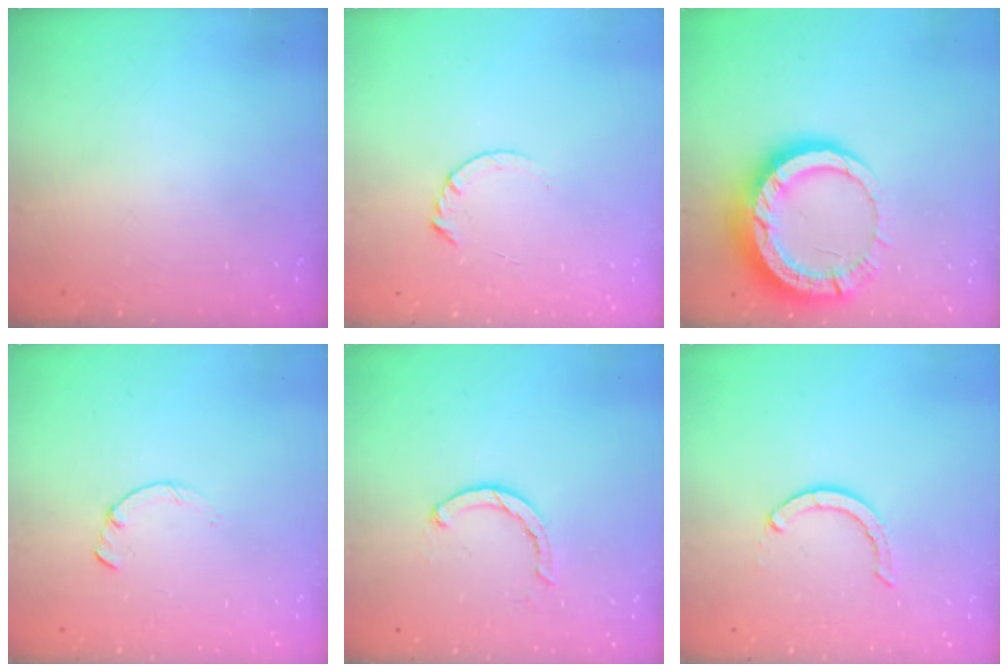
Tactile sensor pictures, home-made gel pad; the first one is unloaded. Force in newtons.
{"total": 3.7, "press": 3.6, "slide": 0.4}
{"total": 13.8, "press": 13.7, "slide": 1.3}
{"total": 0.7, "press": 0.6, "slide": 0.2}
{"total": 2.4, "press": 2.3, "slide": 0.4}
{"total": 2.9, "press": 2.9, "slide": 0.1}